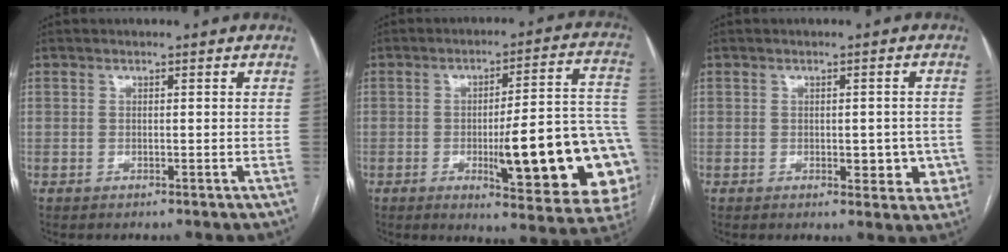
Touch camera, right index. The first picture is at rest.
{"total": 23.3, "force": [-4.9, 3.8, 22.5], "torque": [-0.202, 0.012, -0.052]}
{"total": 5.1, "force": [-1.1, 2.6, 4.2], "torque": [-0.037, 0.006, -0.007]}